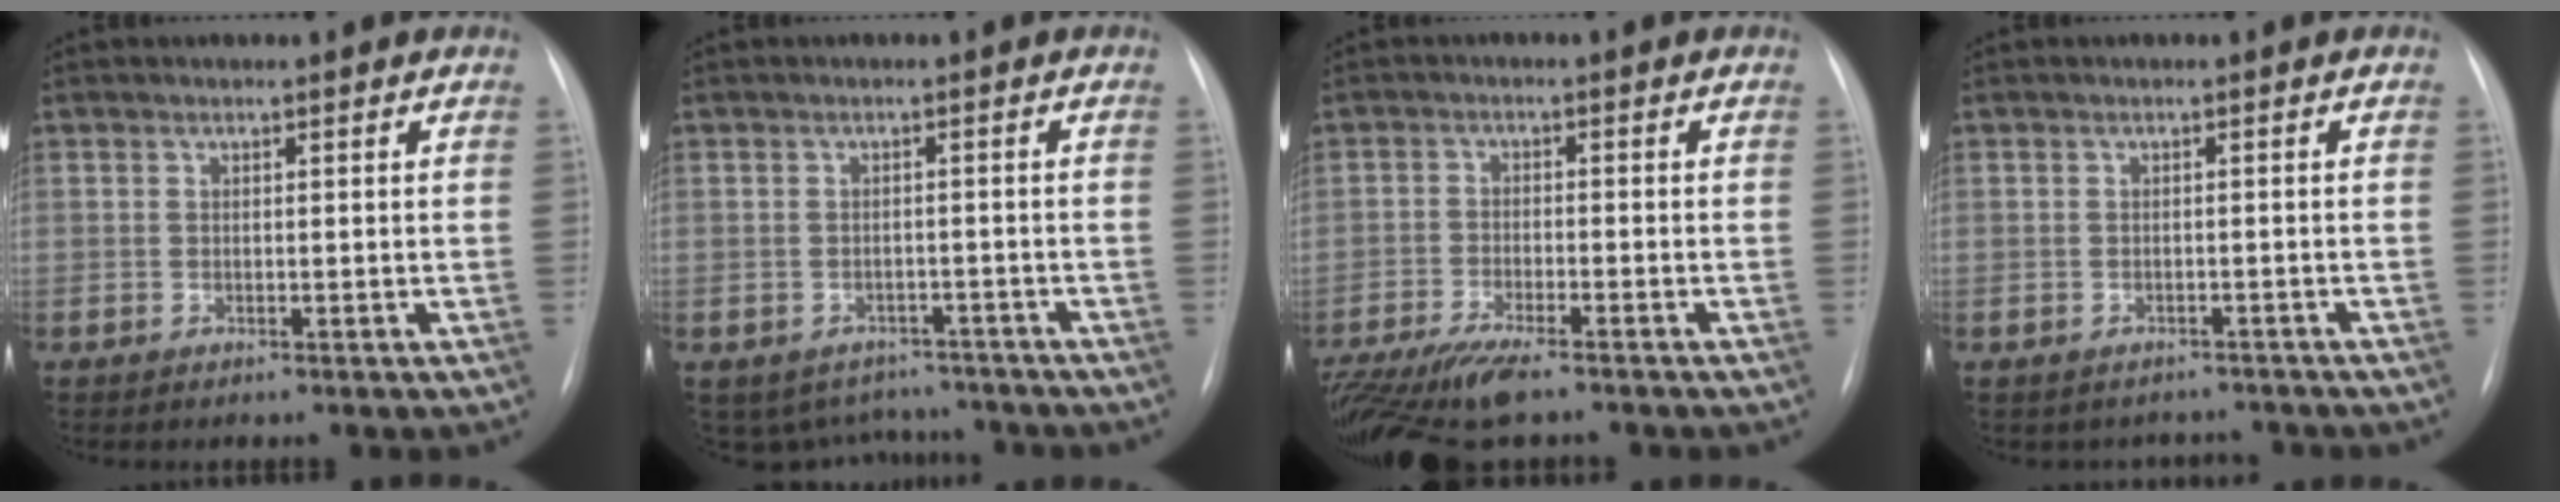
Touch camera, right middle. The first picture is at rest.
{"total": 7.2, "force": [-6.2, 3.6, 0.4], "torque": [0.000, 0.019, -0.073]}
{"total": 12.0, "force": [-9.7, 1.7, 6.8], "torque": [-0.122, -0.026, -0.161]}
{"total": 2.9, "force": [-2.6, 1.2, -0.6], "torque": [0.007, 0.015, -0.034]}